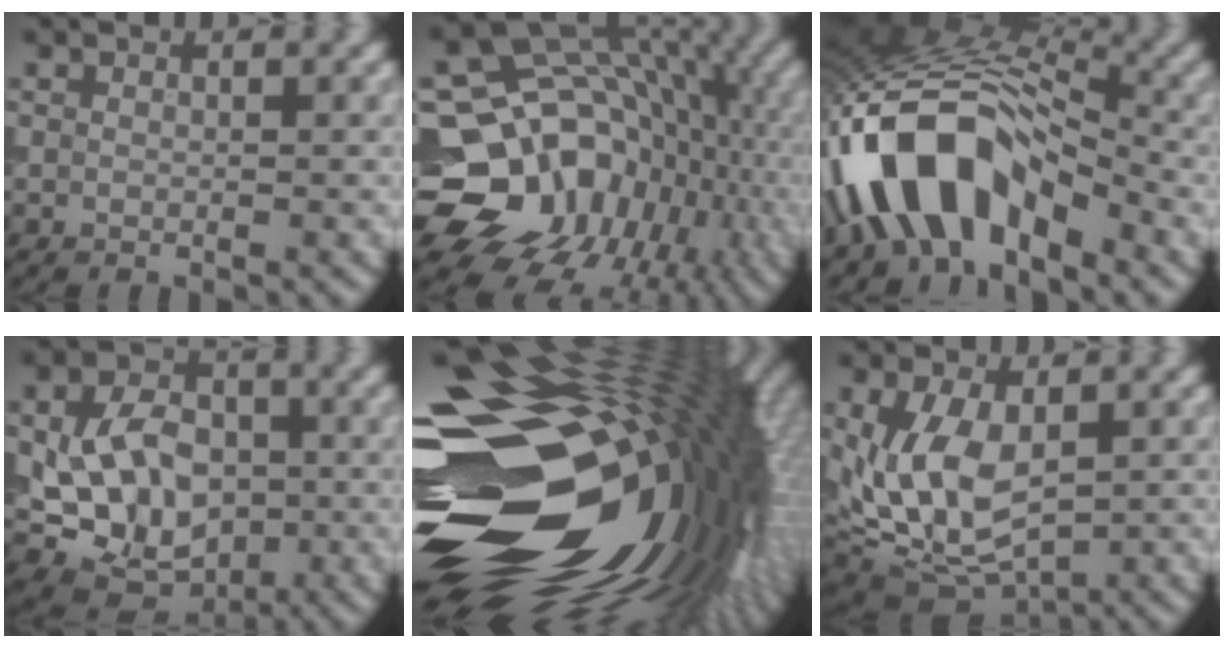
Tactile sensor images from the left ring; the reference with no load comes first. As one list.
[{"total": 18.9, "force": [-4.8, 15.8, 9.2], "torque": [-0.141, -0.003, -0.079]}, {"total": 10.9, "force": [-5.2, 5.5, 7.8], "torque": [-0.148, 0.014, -0.102]}, {"total": 8.7, "force": [-0.4, 6.6, 5.6], "torque": [-0.108, -0.010, 0.000]}, {"total": 22.1, "force": [-2.1, 12.9, 17.8], "torque": [-0.306, -0.027, -0.046]}, {"total": 8.6, "force": [0.5, 5.1, 6.9], "torque": [-0.157, -0.010, 0.014]}]